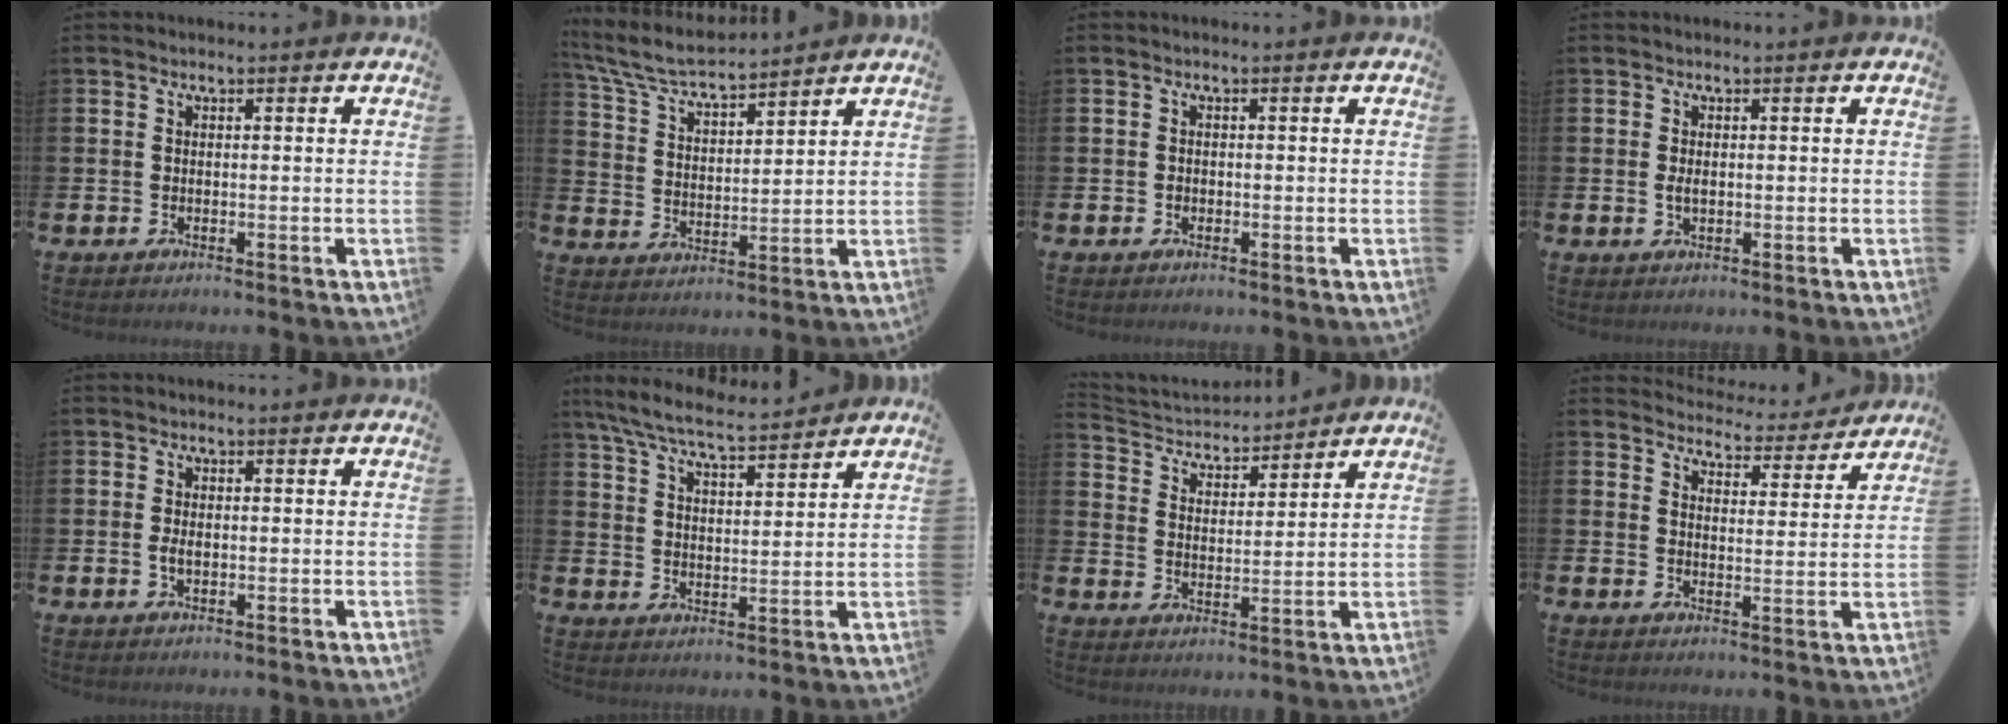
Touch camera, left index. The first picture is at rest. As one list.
[{"total": 6.6, "force": [6.2, 0.7, 2.1], "torque": [-0.072, -0.034, 0.109]}, {"total": 0.6, "force": [-0.3, 0.5, 0.1], "torque": [-0.003, 0.004, -0.008]}, {"total": 1.3, "force": [0.0, 0.7, 1.1], "torque": [-0.022, 0.004, -0.002]}, {"total": 1.7, "force": [-0.2, 1.0, 1.4], "torque": [-0.027, 0.004, -0.006]}, {"total": 7.4, "force": [6.9, 0.9, 2.6], "torque": [-0.076, -0.035, 0.122]}, {"total": 3.9, "force": [3.7, 1.4, 0.0], "torque": [-0.027, -0.028, 0.061]}, {"total": 4.5, "force": [4.4, 0.7, 0.1], "torque": [-0.008, -0.039, 0.072]}]